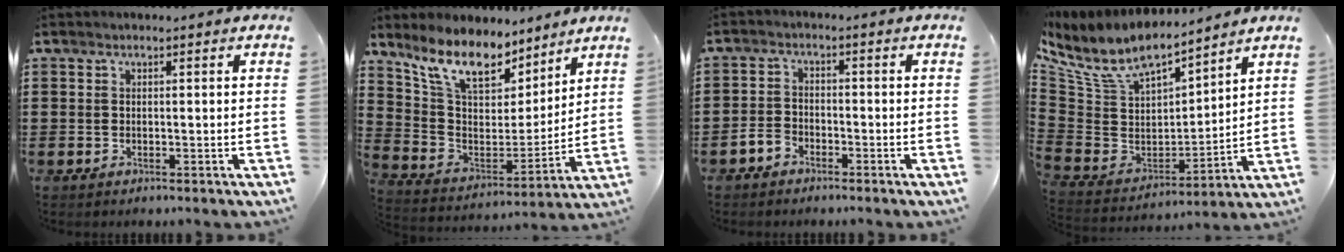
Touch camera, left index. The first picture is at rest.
{"total": 11.6, "force": [9.0, 4.4, 5.8], "torque": [-0.144, -0.045, 0.164]}
{"total": 2.7, "force": [-2.3, 1.3, 0.5], "torque": [-0.021, 0.006, -0.050]}
{"total": 9.5, "force": [7.5, 3.3, 4.9], "torque": [-0.131, -0.050, 0.131]}